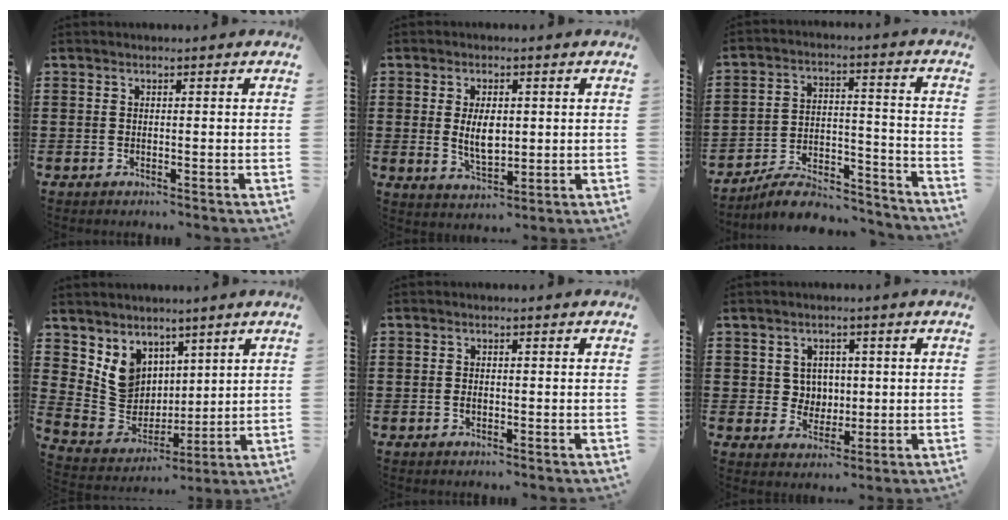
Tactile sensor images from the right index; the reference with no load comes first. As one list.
[{"total": 5.8, "force": [0.5, 2.9, 4.9], "torque": [-0.098, 0.001, 0.004]}, {"total": 8.0, "force": [-7.4, 1.9, 2.6], "torque": [-0.044, 0.020, -0.141]}, {"total": 7.7, "force": [4.0, 6.4, 1.4], "torque": [-0.068, -0.019, 0.084]}, {"total": 1.0, "force": [-0.1, 0.6, 0.8], "torque": [-0.017, 0.003, -0.004]}, {"total": 3.7, "force": [0.9, 3.5, 0.9], "torque": [-0.036, 0.013, 0.015]}]